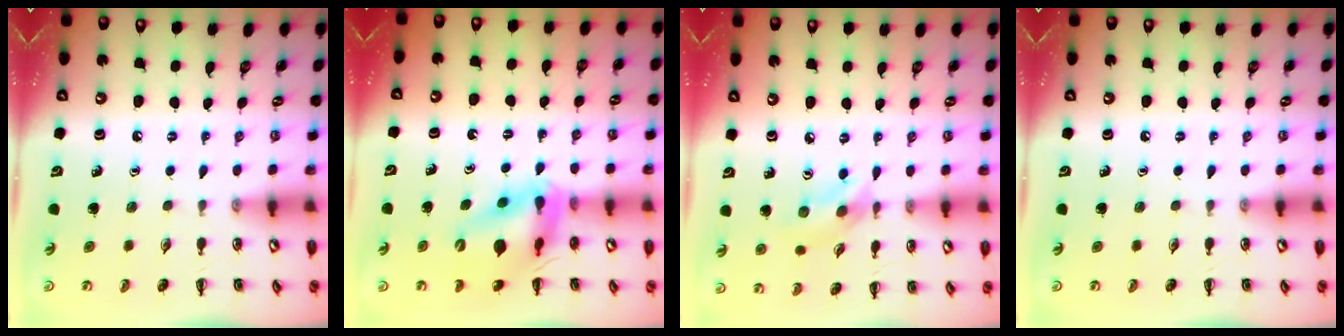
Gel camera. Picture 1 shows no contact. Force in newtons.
{"total": 13.1, "press": 12.6, "slide": 3.8}
{"total": 5.2, "press": 5.2, "slide": 0.5}
{"total": 0.0}